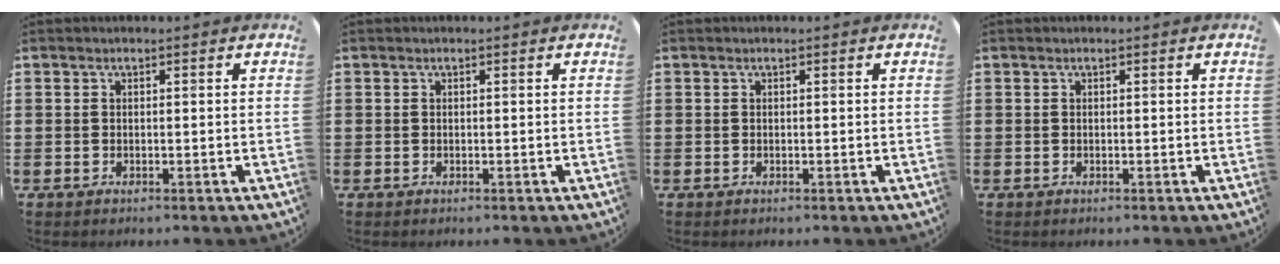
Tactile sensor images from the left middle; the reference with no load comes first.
{"total": 0.0}
{"total": 0.0}
{"total": 0.0}